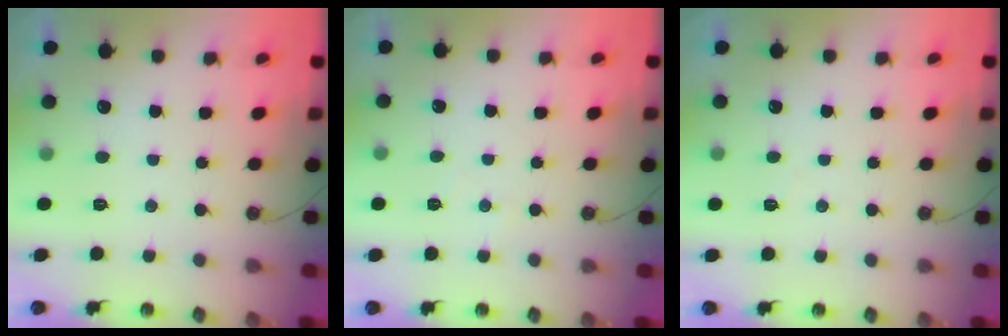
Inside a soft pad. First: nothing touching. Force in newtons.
{"total": 2.6, "press": 2.5, "slide": 0.5}
{"total": 3.4, "press": 3.4, "slide": 0.5}